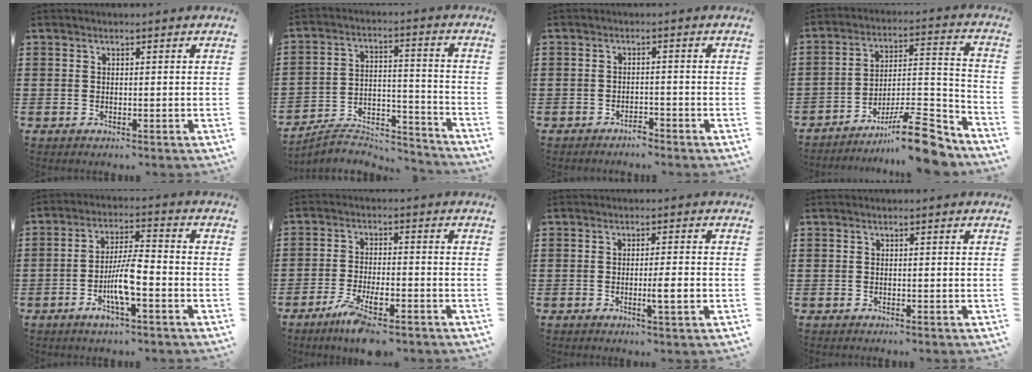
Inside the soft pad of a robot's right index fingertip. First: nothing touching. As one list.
[{"total": 6.6, "force": [-6.2, 1.4, 1.9], "torque": [-0.032, 0.008, -0.120]}, {"total": 1.7, "force": [-1.7, 0.1, 0.1], "torque": [-0.008, -0.001, -0.037]}, {"total": 13.0, "force": [-9.9, 2.6, 8.1], "torque": [-0.108, 0.047, -0.174]}, {"total": 7.2, "force": [-2.6, 1.3, 6.6], "torque": [-0.137, -0.008, -0.054]}, {"total": 5.1, "force": [-3.8, 1.0, 3.3], "torque": [-0.069, -0.004, -0.072]}, {"total": 3.8, "force": [-1.0, 0.1, 3.6], "torque": [-0.061, -0.006, -0.018]}, {"total": 0.0}]